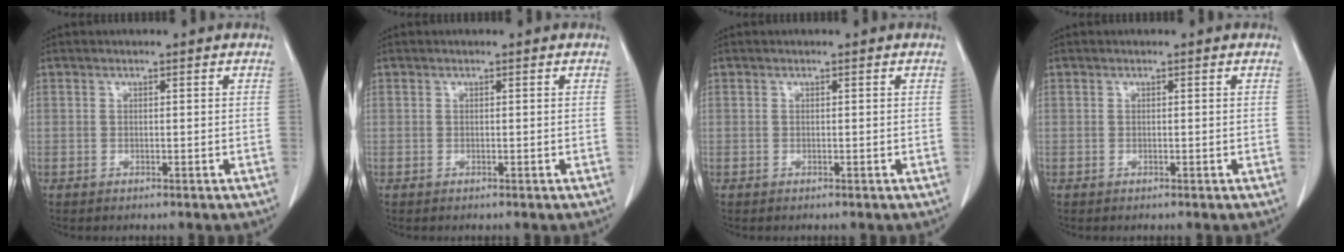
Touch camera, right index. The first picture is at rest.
{"total": 0.0}
{"total": 0.0}
{"total": 0.0}